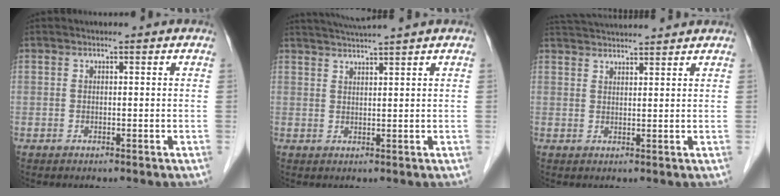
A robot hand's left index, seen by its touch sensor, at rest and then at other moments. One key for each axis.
{"total": 4.6, "fx": 4.1, "fy": -1.6, "fz": 1.3, "tx": -0.022, "ty": 0.006, "tz": 0.069}
{"total": 9.0, "fx": 8.7, "fy": 0.0, "fz": 2.4, "tx": -0.048, "ty": 0.032, "tz": 0.132}